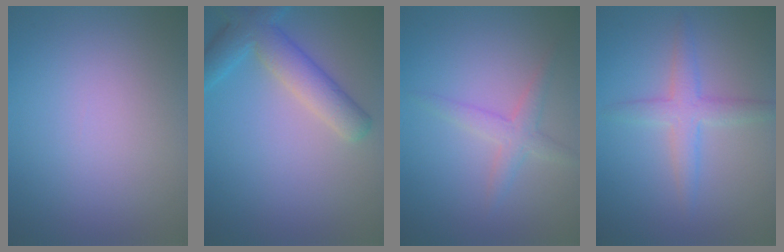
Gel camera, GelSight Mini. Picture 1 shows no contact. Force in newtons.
{"total": 5.0, "press": 5.0, "slide": 0.5}
{"total": 2.2, "press": 2.2, "slide": 0.1}
{"total": 3.0, "press": 3.0, "slide": 0.1}